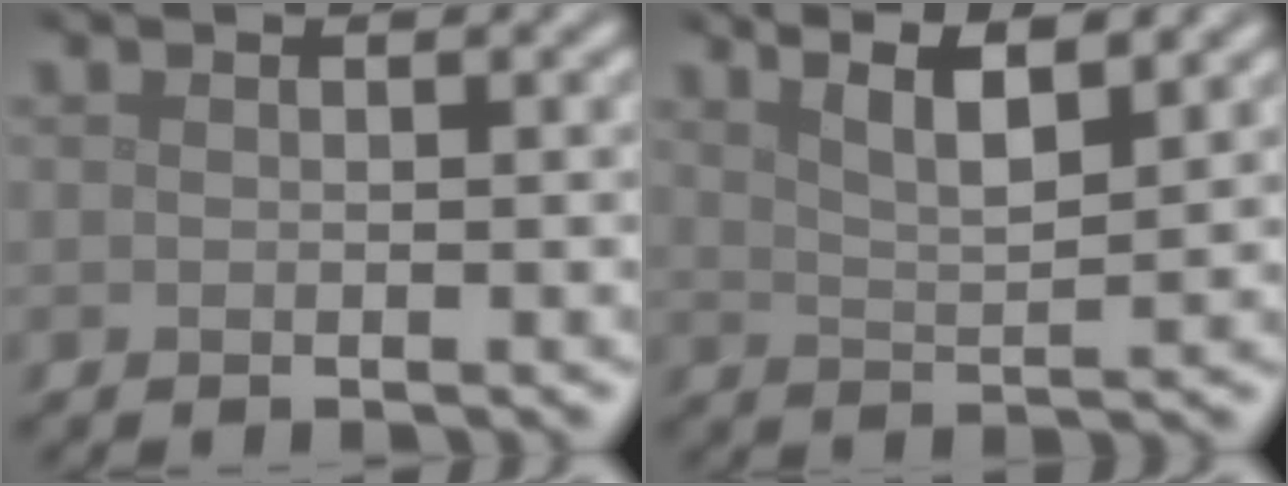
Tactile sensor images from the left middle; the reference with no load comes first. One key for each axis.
{"total": 4.9, "fx": 3.4, "fy": 1.2, "fz": 3.3, "tx": -0.038, "ty": 0.014, "tz": 0.041}